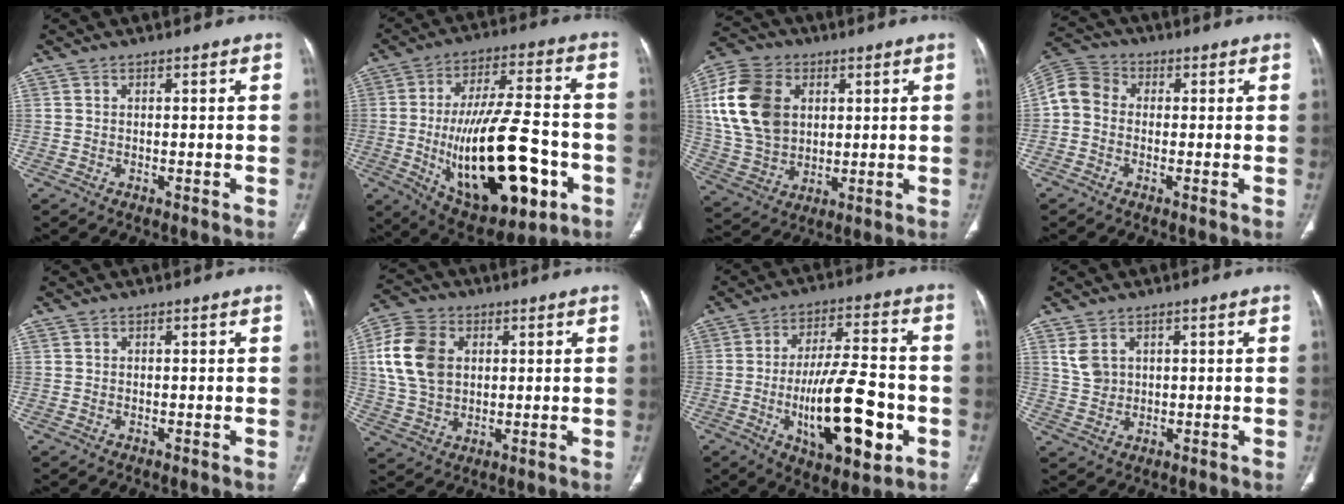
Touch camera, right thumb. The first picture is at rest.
{"total": 25.3, "force": [-6.6, 10.8, 22.0], "torque": [-0.367, 0.020, -0.085]}
{"total": 17.0, "force": [4.0, 12.4, 10.9], "torque": [-0.199, -0.002, 0.078]}
{"total": 7.3, "force": [-0.5, 6.0, 4.1], "torque": [-0.075, 0.024, -0.029]}
{"total": 0.0}
{"total": 12.8, "force": [2.7, 9.4, 8.3], "torque": [-0.152, 0.002, 0.050]}
{"total": 19.3, "force": [-5.4, 7.2, 17.1], "torque": [-0.262, 0.022, -0.077]}
{"total": 3.8, "force": [1.6, 2.9, 1.8], "torque": [-0.027, -0.003, 0.042]}